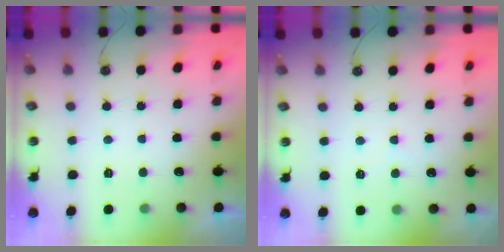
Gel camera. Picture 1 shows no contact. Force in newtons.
{"total": 2.1, "press": 2.0, "slide": 0.4}